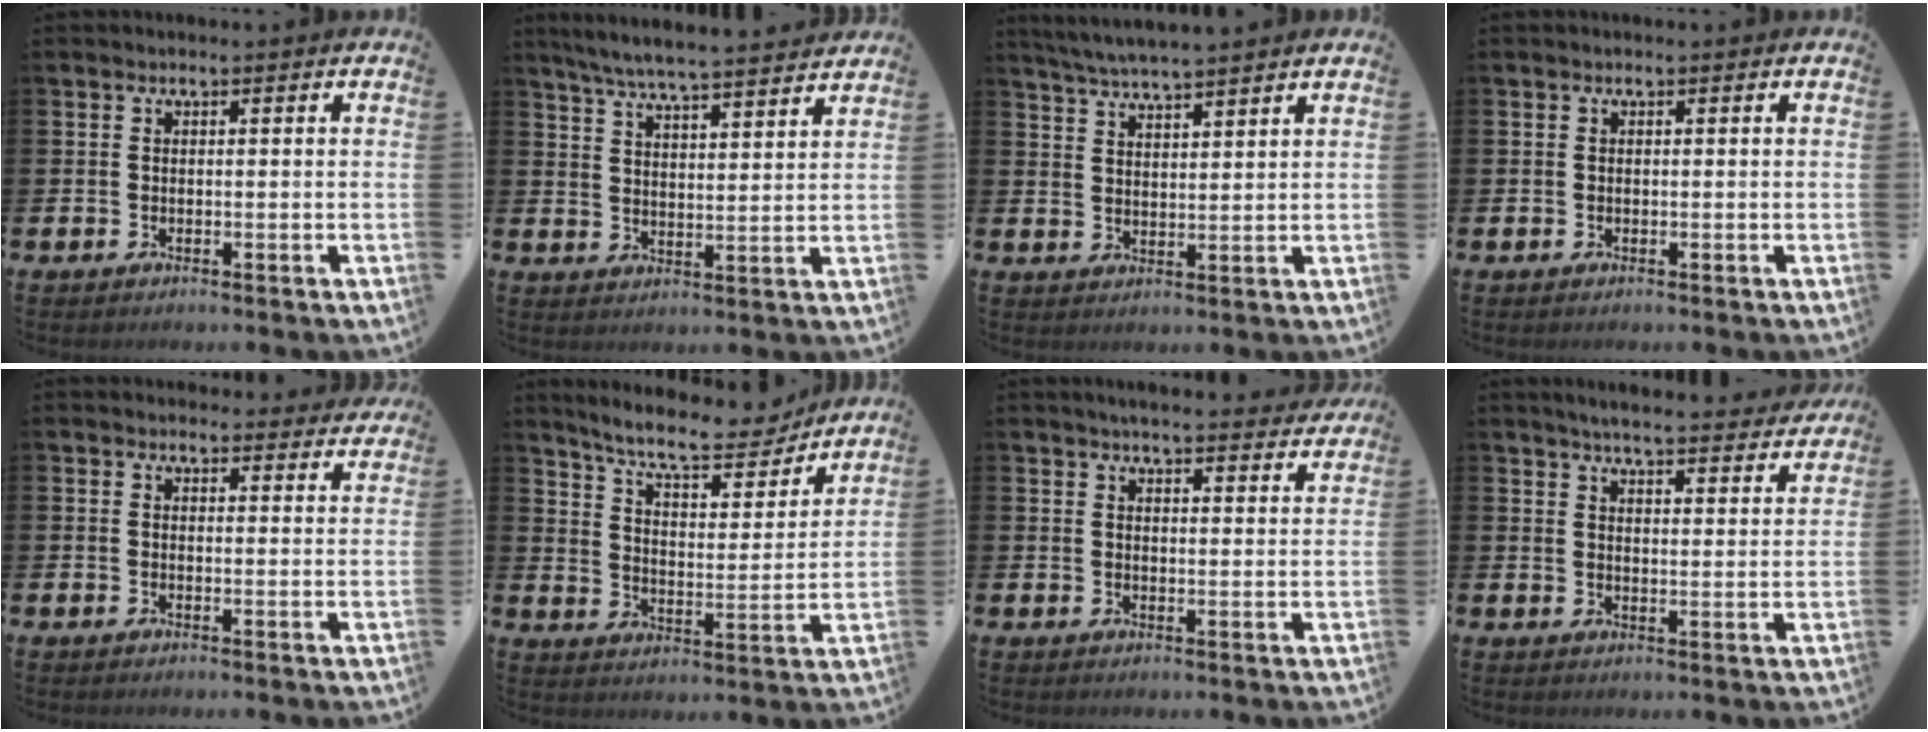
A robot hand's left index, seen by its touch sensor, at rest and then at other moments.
{"total": 6.3, "force": [6.1, 0.0, 1.9], "torque": [-0.058, -0.039, 0.106]}
{"total": 4.7, "force": [4.5, -0.3, 1.0], "torque": [-0.036, -0.021, 0.082]}
{"total": 0.0}
{"total": 2.2, "force": [2.1, 0.6, -0.1], "torque": [0.008, -0.013, 0.037]}
{"total": 10.0, "force": [9.1, 2.0, 3.8], "torque": [-0.099, -0.055, 0.156]}
{"total": 4.4, "force": [4.3, 0.1, 0.9], "torque": [-0.015, -0.025, 0.074]}
{"total": 5.3, "force": [5.2, 0.2, 1.1], "torque": [-0.025, -0.040, 0.089]}